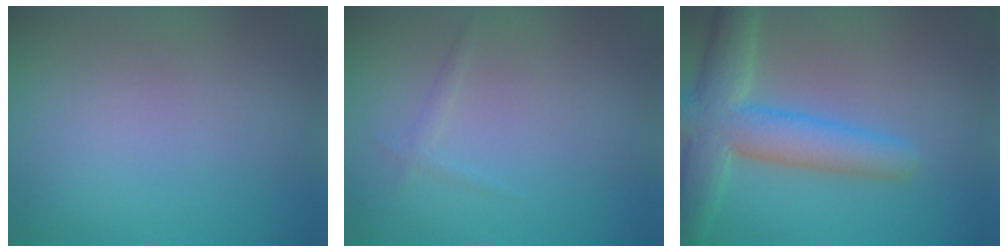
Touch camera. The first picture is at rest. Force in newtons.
{"total": 0.8, "press": 0.8, "slide": 0.1}
{"total": 7.5, "press": 7.5, "slide": 0.6}